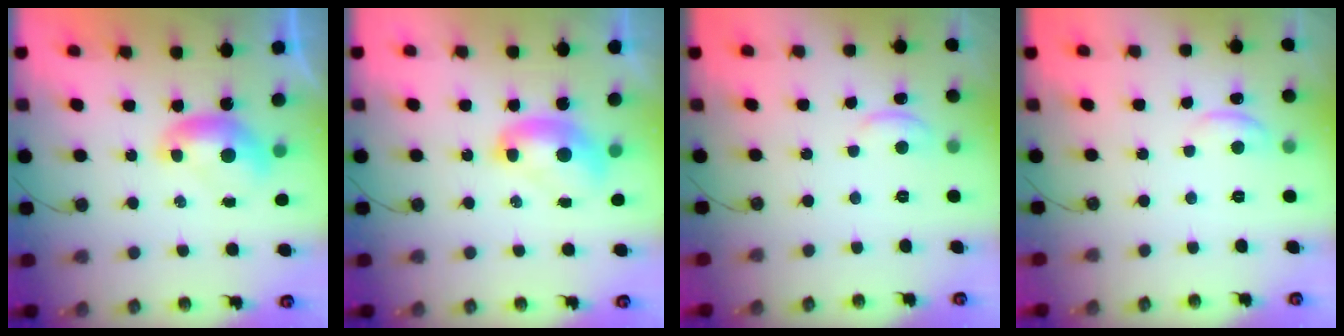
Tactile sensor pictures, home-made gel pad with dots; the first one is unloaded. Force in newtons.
{"total": 2.4, "press": 2.4, "slide": 0.2}
{"total": 1.5, "press": 1.3, "slide": 0.6}
{"total": 0.6, "press": 0.1, "slide": 0.5}